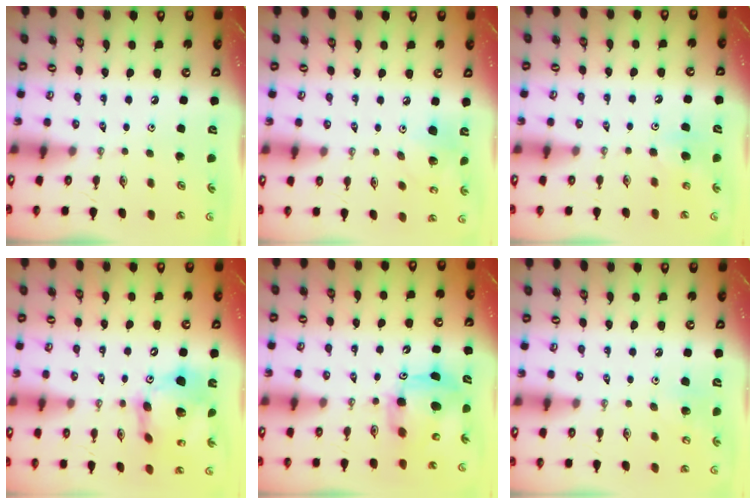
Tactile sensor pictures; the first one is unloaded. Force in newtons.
{"total": 8.7, "press": 8.4, "slide": 1.9}
{"total": 4.6, "press": 4.5, "slide": 0.4}
{"total": 16.3, "press": 16.2, "slide": 1.7}
{"total": 8.5, "press": 8.5, "slide": 0.5}
{"total": 7.0, "press": 6.9, "slide": 0.8}